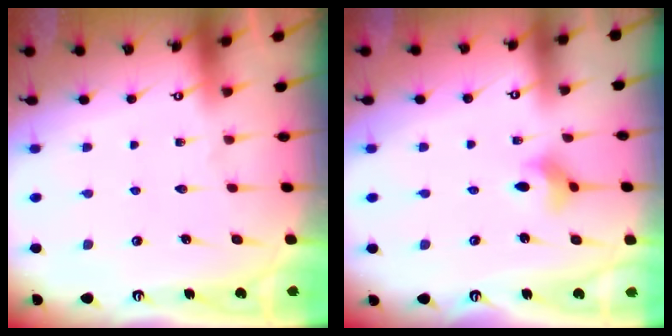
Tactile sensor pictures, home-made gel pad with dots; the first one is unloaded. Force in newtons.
{"total": 3.4, "press": 3.4, "slide": 0.6}